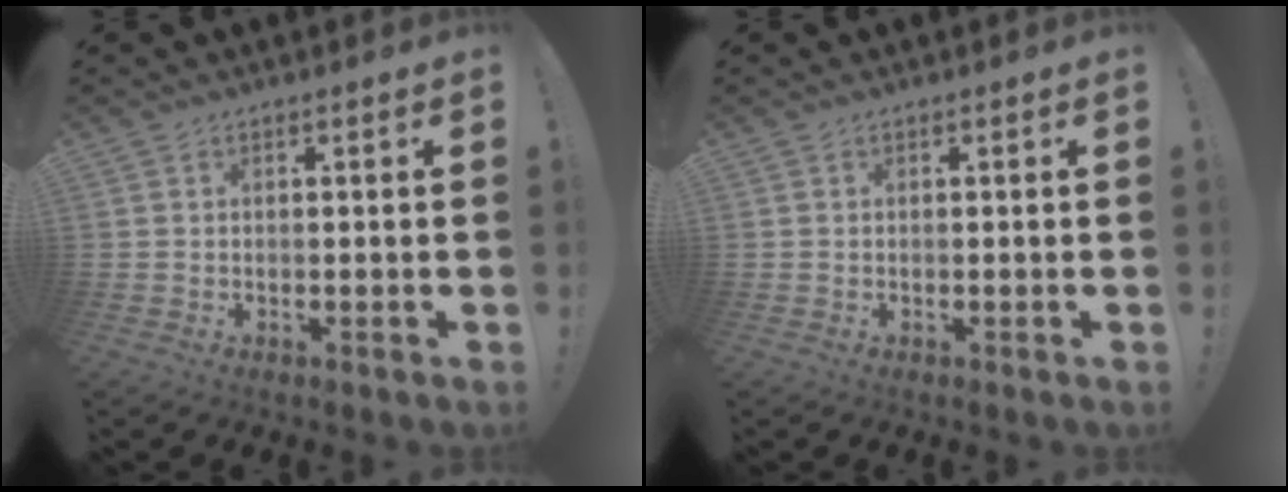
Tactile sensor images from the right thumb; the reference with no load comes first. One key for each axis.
{"total": 0.0}